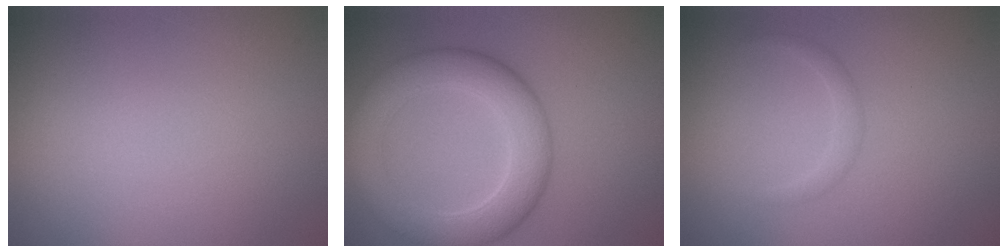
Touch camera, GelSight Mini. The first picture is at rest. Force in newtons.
{"total": 6.3, "press": 6.3, "slide": 0.3}
{"total": 1.0, "press": 1.0, "slide": 0.1}